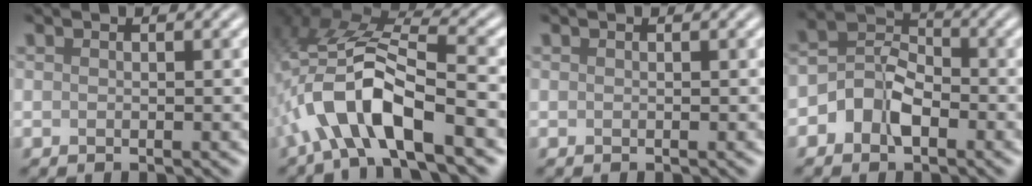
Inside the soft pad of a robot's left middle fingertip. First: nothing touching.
{"total": 9.4, "force": [-3.7, 3.5, 7.9], "torque": [-0.169, 0.010, -0.069]}
{"total": 0.0}
{"total": 4.5, "force": [-2.0, 3.0, 2.8], "torque": [-0.047, 0.010, -0.047]}